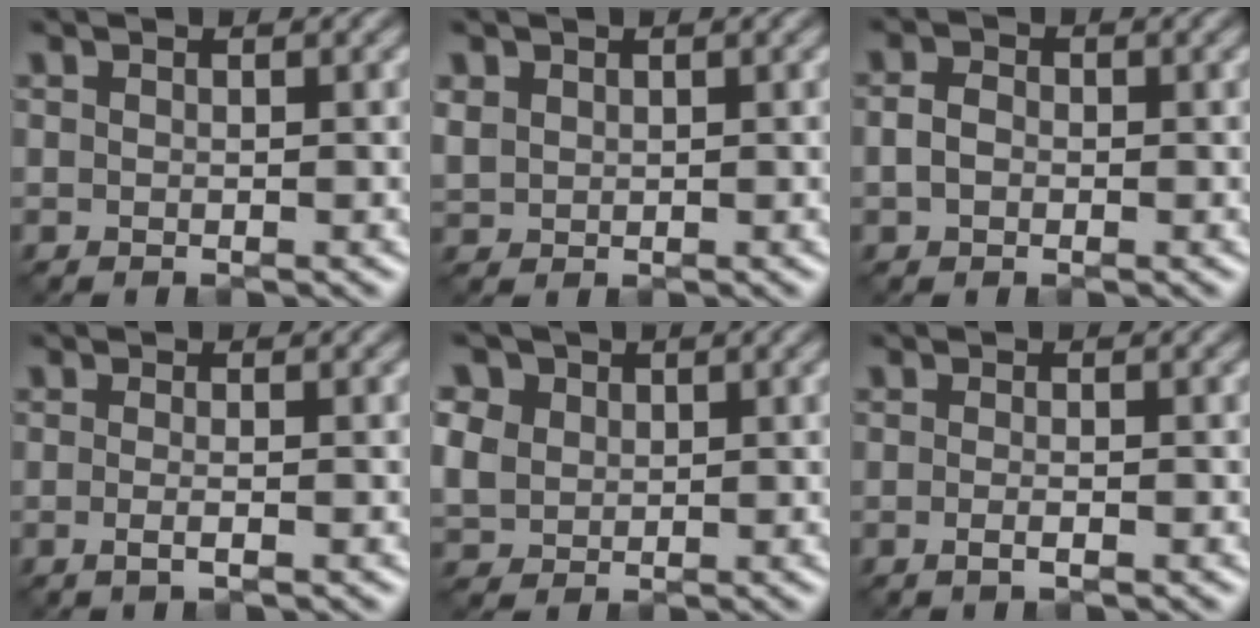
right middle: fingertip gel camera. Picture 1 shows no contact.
{"total": 1.5, "force": [0.8, 1.3, 0.4], "torque": [-0.012, -0.001, 0.020]}
{"total": 1.8, "force": [-0.3, 1.4, 1.1], "torque": [-0.024, 0.000, -0.009]}
{"total": 1.5, "force": [-0.4, 0.5, 1.3], "torque": [-0.021, -0.005, -0.014]}
{"total": 7.2, "force": [3.2, 5.6, 3.2], "torque": [-0.103, 0.020, 0.051]}
{"total": 1.2, "force": [-0.5, 0.3, 1.0], "torque": [-0.017, -0.003, -0.011]}